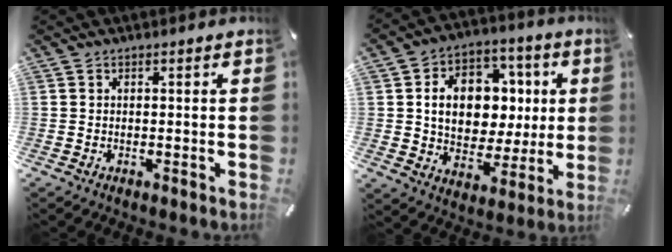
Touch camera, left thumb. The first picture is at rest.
{"total": 14.7, "force": [2.1, 12.1, 8.1], "torque": [-0.130, -0.005, 0.047]}